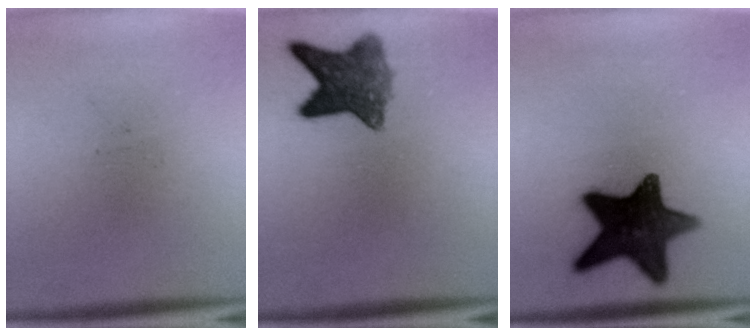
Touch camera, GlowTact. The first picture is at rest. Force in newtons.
{"total": 7.4}
{"total": 14.8}